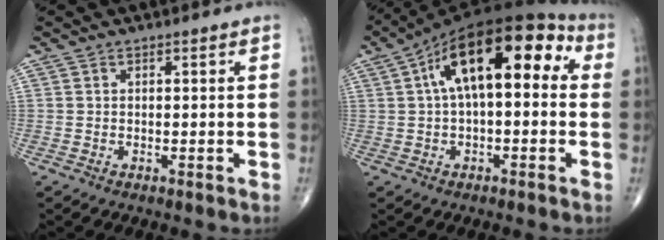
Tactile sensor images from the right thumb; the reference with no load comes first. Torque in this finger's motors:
{"motor_torque": [-0.13, 4.23, 1.91, 0.27, 0.34]}